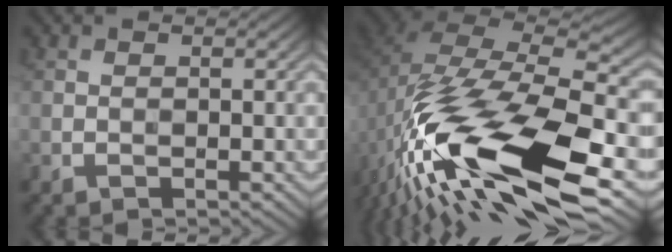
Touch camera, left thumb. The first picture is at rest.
{"total": 18.6, "force": [-7.6, 8.8, 14.5], "torque": [-0.298, -0.018, -0.126]}